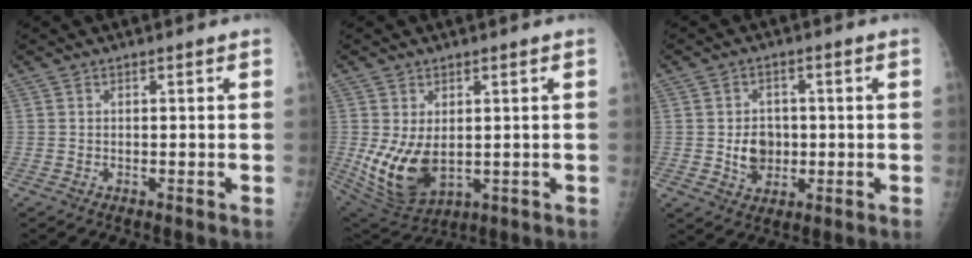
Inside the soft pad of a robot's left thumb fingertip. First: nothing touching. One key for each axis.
{"total": 11.1, "fx": -0.3, "fy": 7.0, "fz": 8.6, "tx": -0.156, "ty": -0.018, "tz": 0.020}
{"total": 6.1, "fx": -0.4, "fy": 5.0, "fz": 3.4, "tx": -0.029, "ty": 0.002, "tz": -0.003}